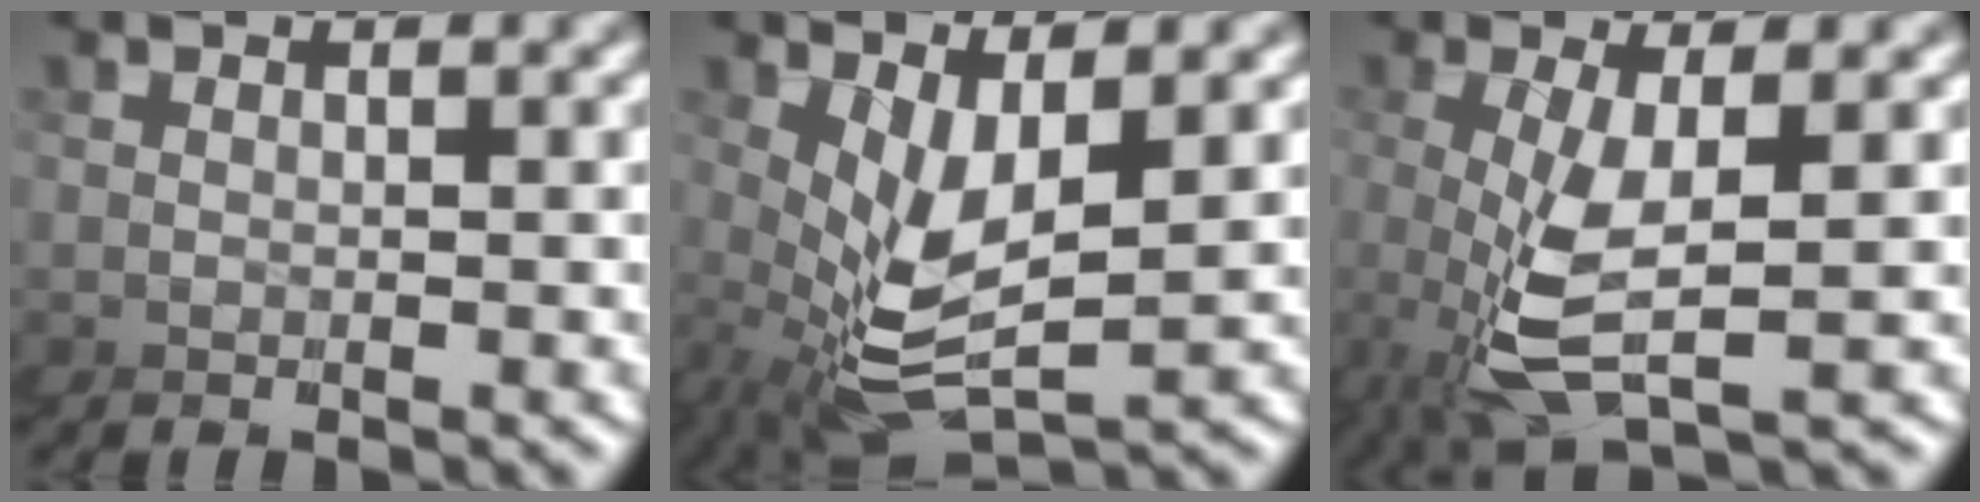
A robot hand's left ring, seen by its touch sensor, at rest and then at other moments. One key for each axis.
{"total": 3.2, "fx": 0.8, "fy": 1.6, "fz": 2.6, "tx": -0.104, "ty": -0.013, "tz": 0.022}
{"total": 3.3, "fx": -0.8, "fy": 0.6, "fz": 3.1, "tx": -0.114, "ty": -0.021, "tz": 0.002}